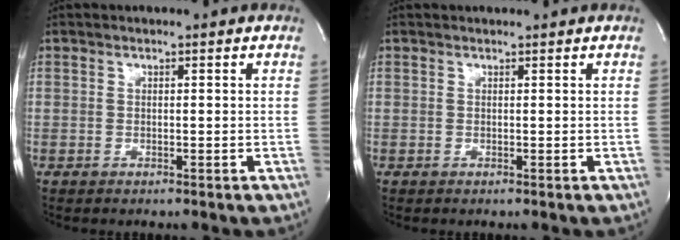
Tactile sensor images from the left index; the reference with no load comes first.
{"total": 1.1, "force": [1.1, 0.0, 0.2], "torque": [-0.006, 0.014, 0.018]}